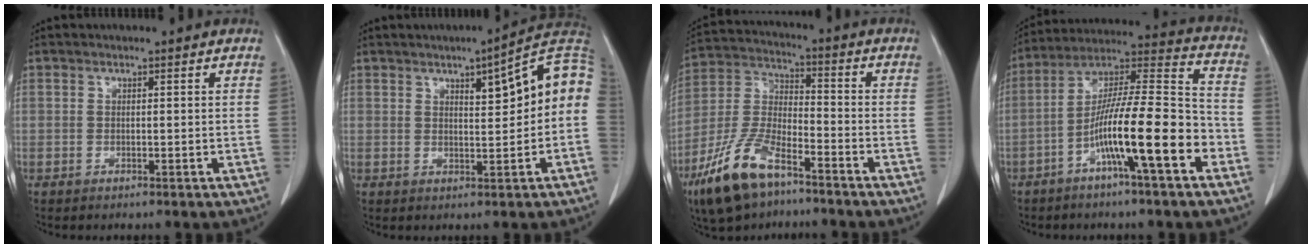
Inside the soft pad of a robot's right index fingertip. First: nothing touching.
{"total": 10.0, "force": [1.7, 2.2, 9.6], "torque": [-0.124, 0.032, 0.019]}
{"total": 13.5, "force": [-8.8, 4.8, 9.1], "torque": [-0.202, -0.012, -0.170]}
{"total": 16.1, "force": [-6.5, 1.0, 14.7], "torque": [-0.255, 0.007, -0.115]}